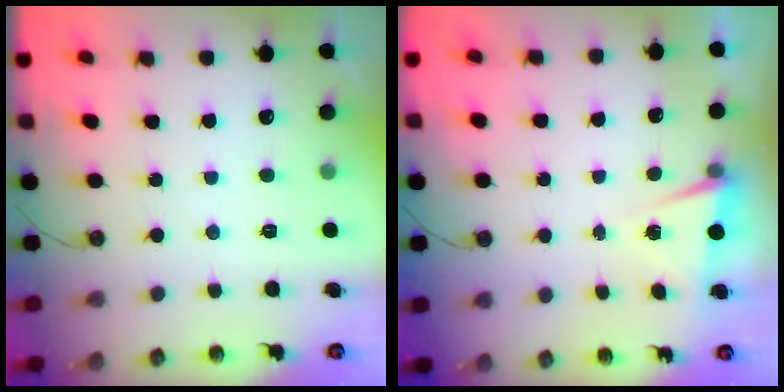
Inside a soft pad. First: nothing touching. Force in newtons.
{"total": 2.8, "press": 1.8, "slide": 2.2}